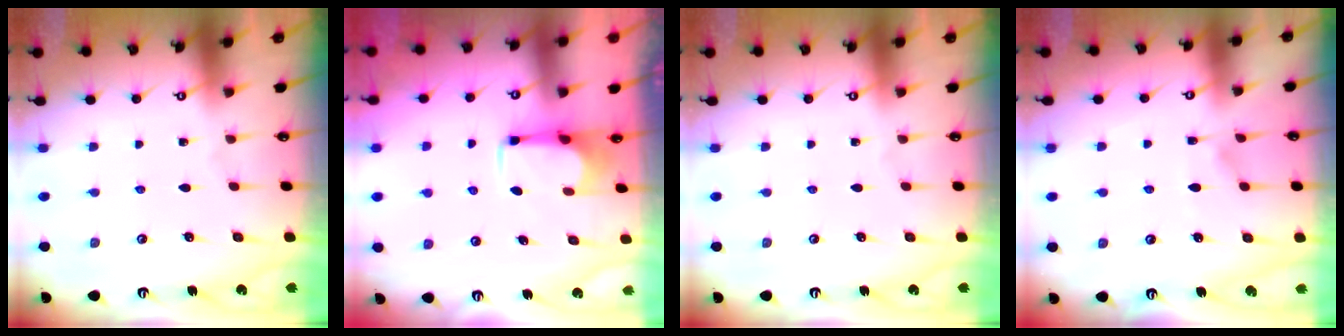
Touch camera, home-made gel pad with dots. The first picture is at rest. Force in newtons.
{"total": 2.8, "press": 2.8, "slide": 0.4}
{"total": 0.0}
{"total": 5.4, "press": 5.4, "slide": 0.7}